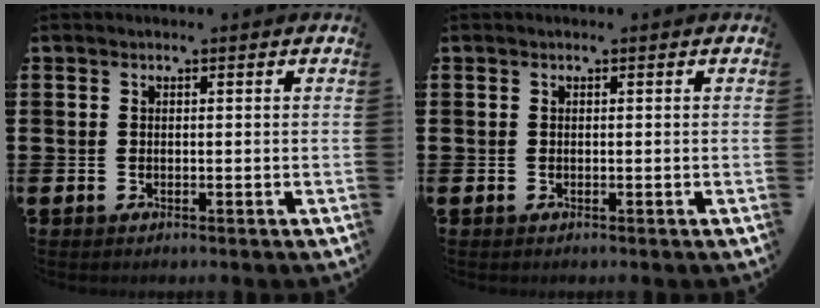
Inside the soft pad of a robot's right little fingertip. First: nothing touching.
{"total": 0.0}